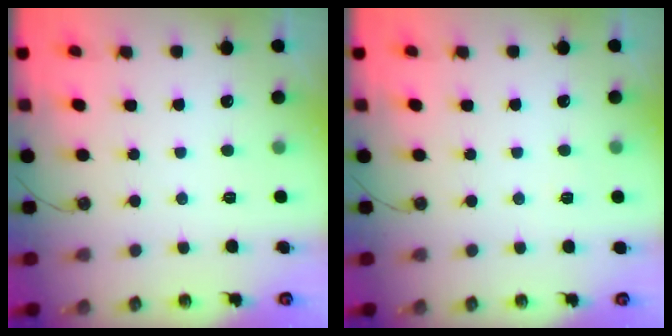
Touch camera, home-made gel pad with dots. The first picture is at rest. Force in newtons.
{"total": 2.7, "press": 1.5, "slide": 2.3}